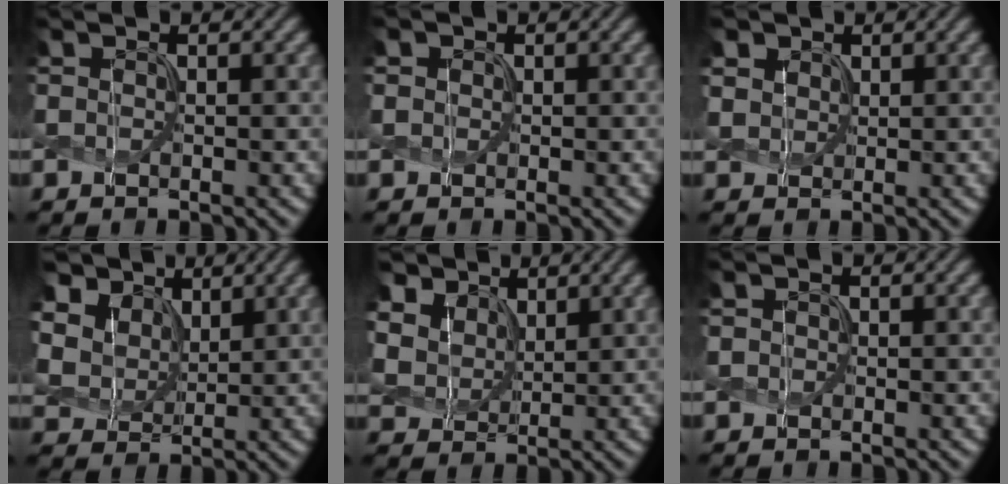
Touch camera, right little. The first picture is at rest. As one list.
[{"total": 1.0, "force": [0.3, 0.9, 0.2], "torque": [-0.003, 0.001, 0.001]}, {"total": 2.7, "force": [1.6, 1.9, 0.9], "torque": [-0.035, 0.000, 0.040]}, {"total": 8.3, "force": [4.6, 5.6, 4.0], "torque": [-0.141, 0.020, 0.087]}, {"total": 7.5, "force": [4.5, 4.9, 3.4], "torque": [-0.127, 0.010, 0.087]}, {"total": 0.0}]